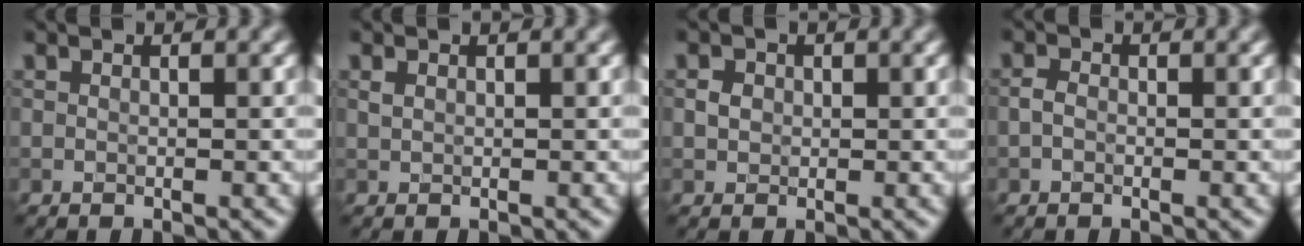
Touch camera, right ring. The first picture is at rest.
{"total": 0.5, "force": [0.3, 0.4, 0.3], "torque": [-0.007, 0.000, 0.007]}
{"total": 1.0, "force": [0.1, 1.0, 0.4], "torque": [-0.004, 0.000, -0.001]}
{"total": 0.9, "force": [-0.4, 0.6, 0.6], "torque": [-0.012, 0.001, -0.012]}